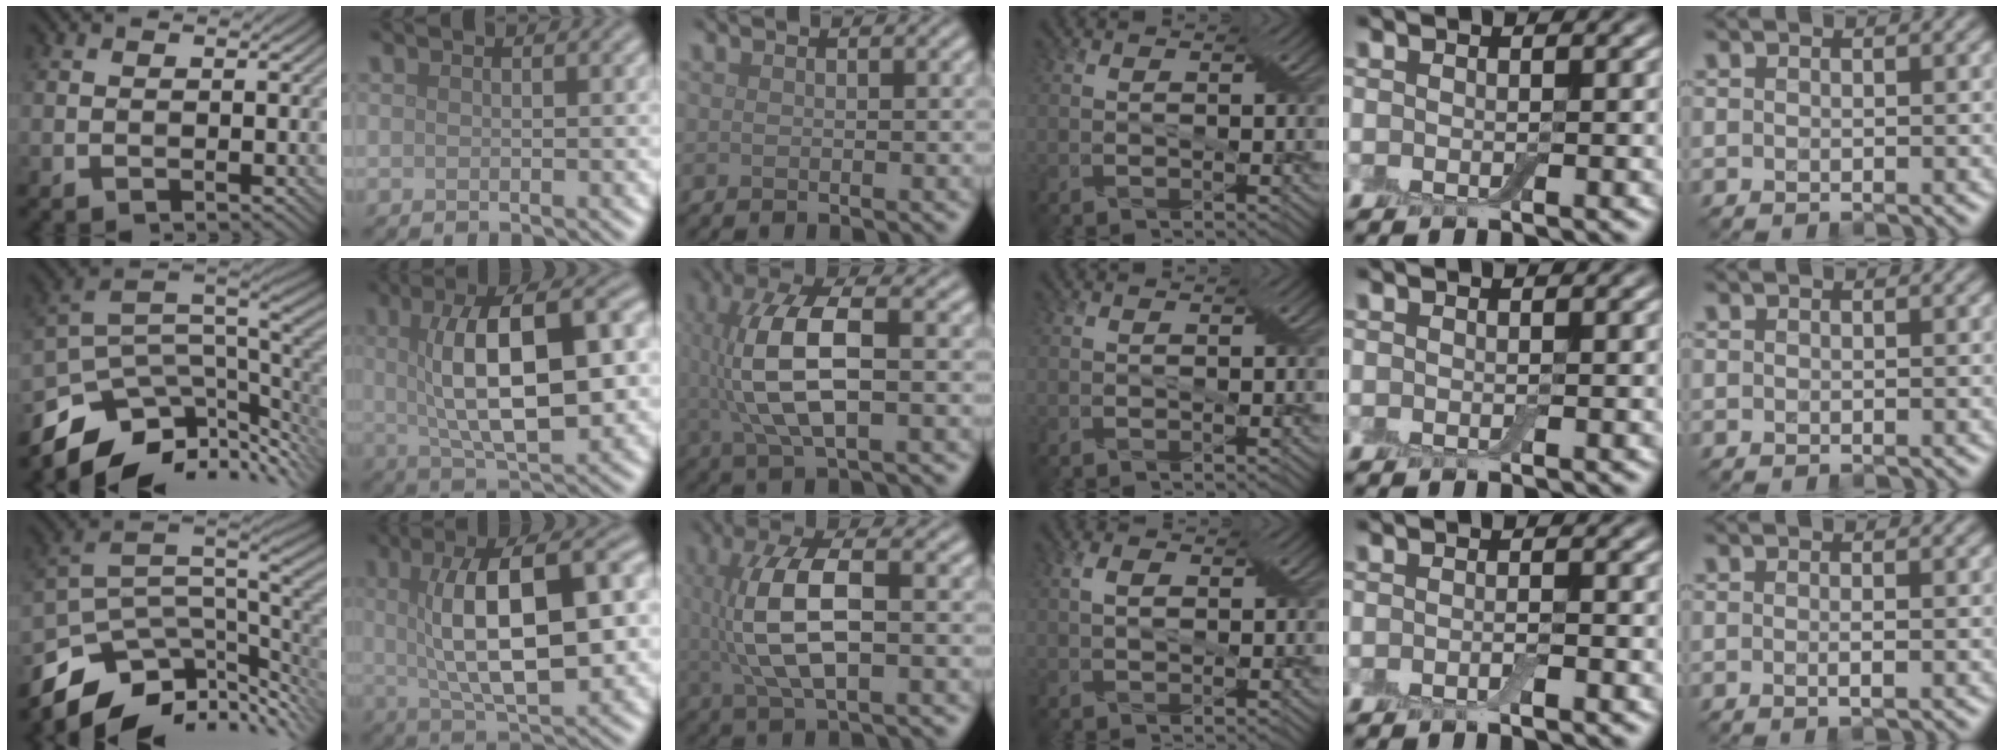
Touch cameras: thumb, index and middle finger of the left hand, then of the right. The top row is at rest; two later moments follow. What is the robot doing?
{"motion": "wrap", "object": "bandage"}